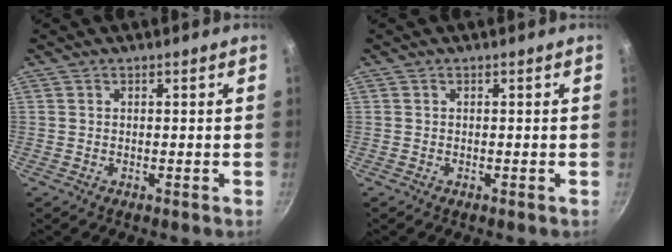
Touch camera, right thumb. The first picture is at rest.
{"total": 0.0}